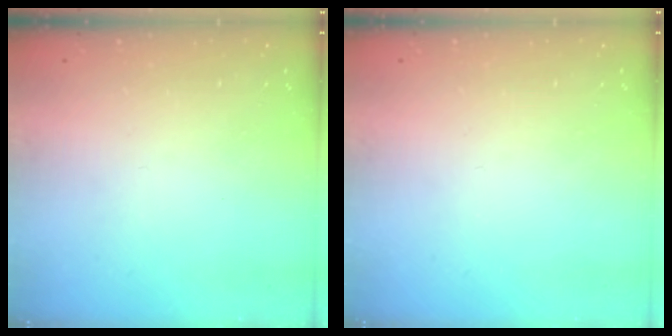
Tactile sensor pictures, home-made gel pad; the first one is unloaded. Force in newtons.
{"total": 0.0}